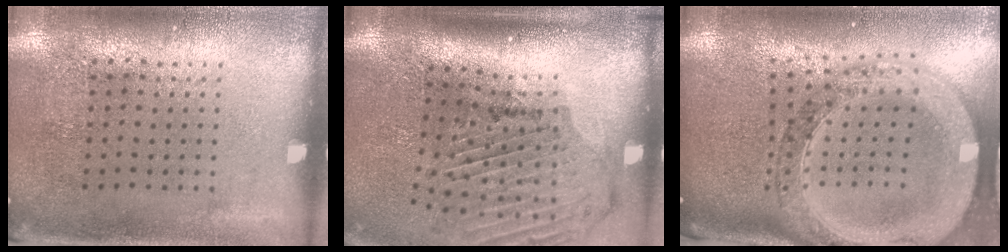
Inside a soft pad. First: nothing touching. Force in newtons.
{"total": 2.0, "press": 1.7, "slide": 1.1}
{"total": 3.0, "press": 2.4, "slide": 1.7}